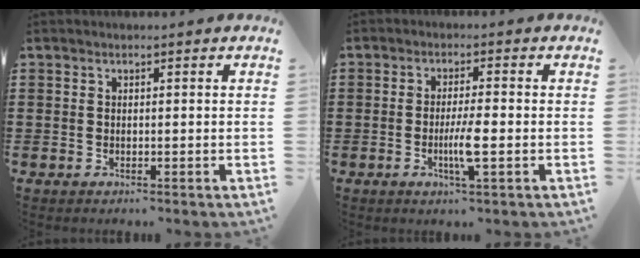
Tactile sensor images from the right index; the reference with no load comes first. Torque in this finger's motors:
{"motor_torque": [0.31, 0.38, 0.36, 0.10]}